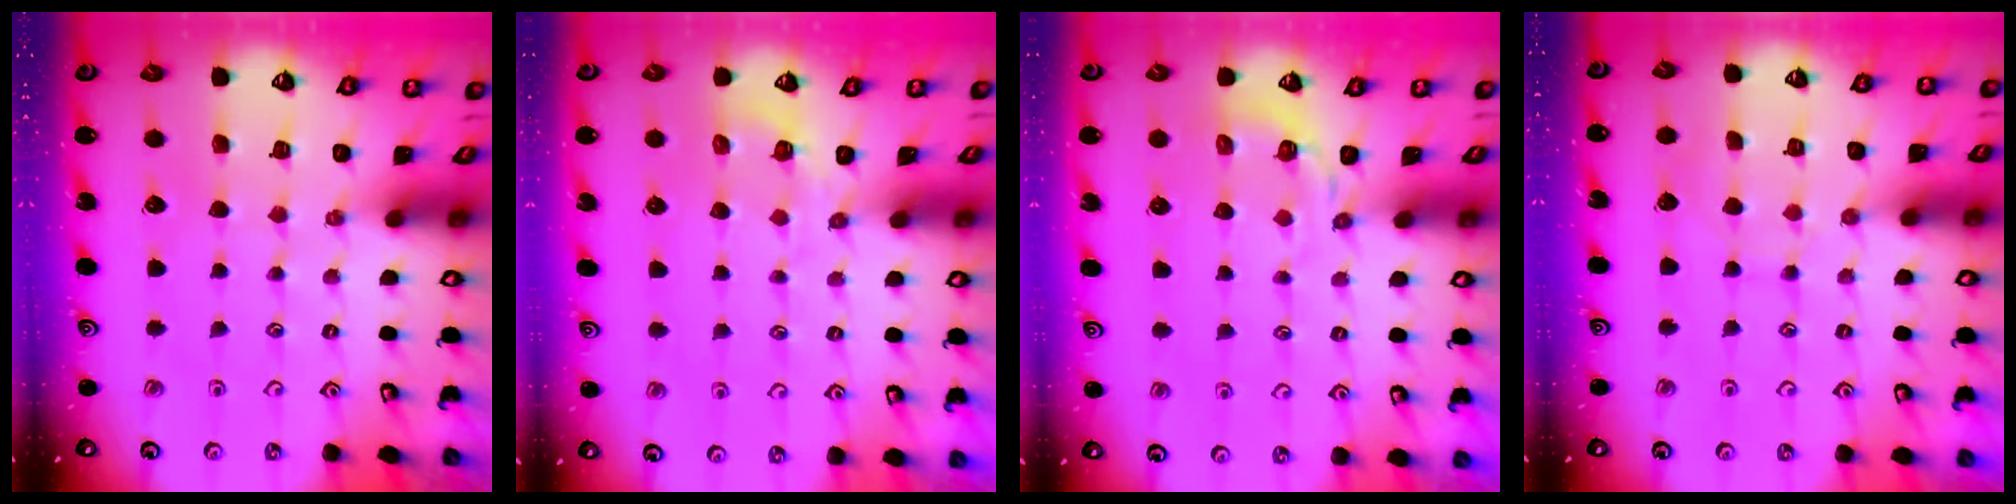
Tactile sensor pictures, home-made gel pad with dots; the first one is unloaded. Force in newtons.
{"total": 2.3, "press": 1.5, "slide": 1.7}
{"total": 3.2, "press": 2.7, "slide": 1.8}
{"total": 5.0, "press": 5.0, "slide": 0.5}